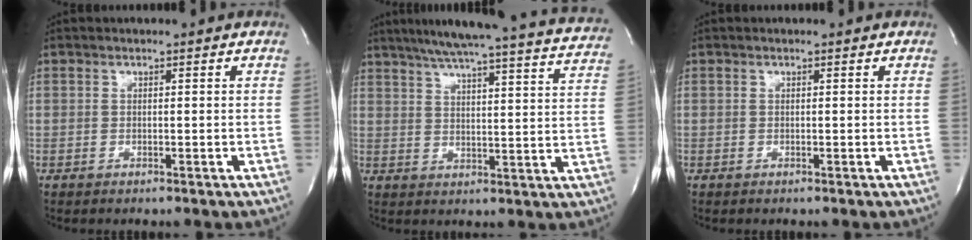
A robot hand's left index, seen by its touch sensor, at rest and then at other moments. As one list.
[{"total": 28.1, "force": [25.8, 1.4, 11.2], "torque": [-0.173, -0.054, 0.309]}, {"total": 0.0}]